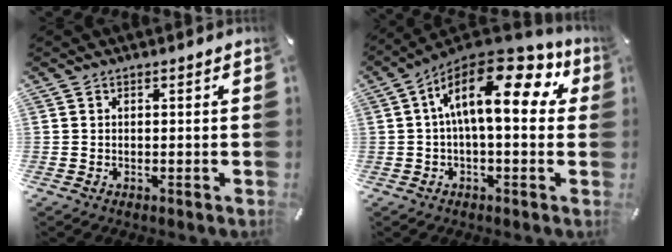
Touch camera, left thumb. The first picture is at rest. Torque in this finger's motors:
{"motor_torque": [0.54, 1.51, 1.71, -1.06, 0.48]}